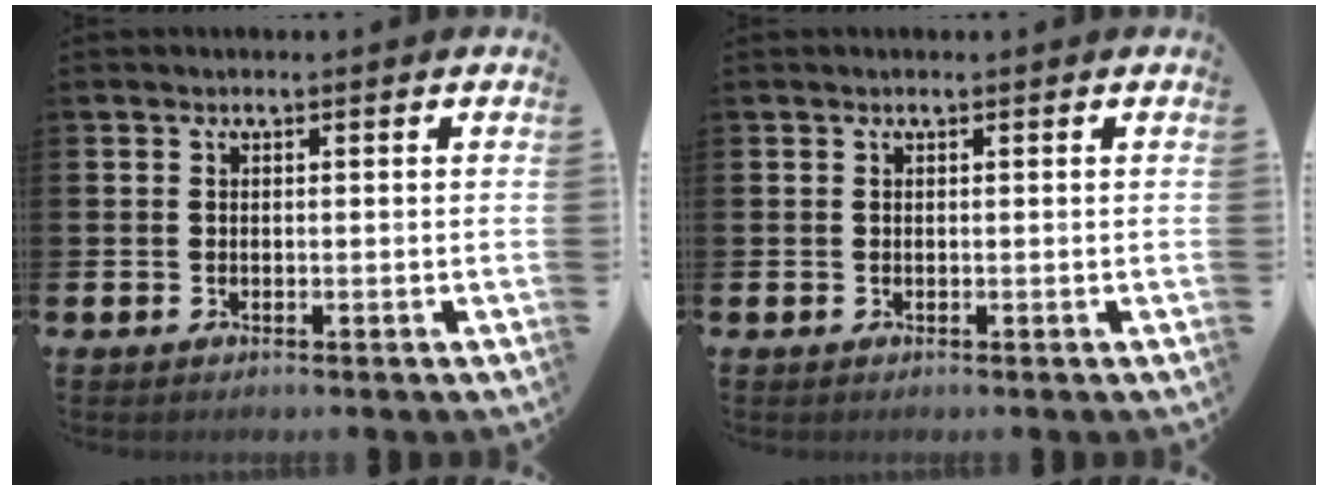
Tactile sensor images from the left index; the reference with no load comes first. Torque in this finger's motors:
{"motor_torque": [-0.10, -0.02, -0.23, 0.01]}